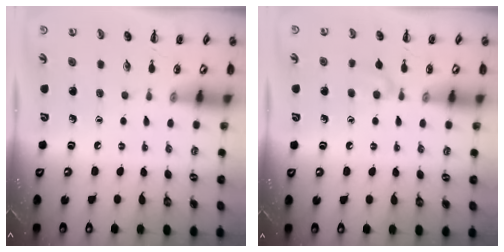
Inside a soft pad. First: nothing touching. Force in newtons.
{"total": 5.5, "press": 5.2, "slide": 1.7}